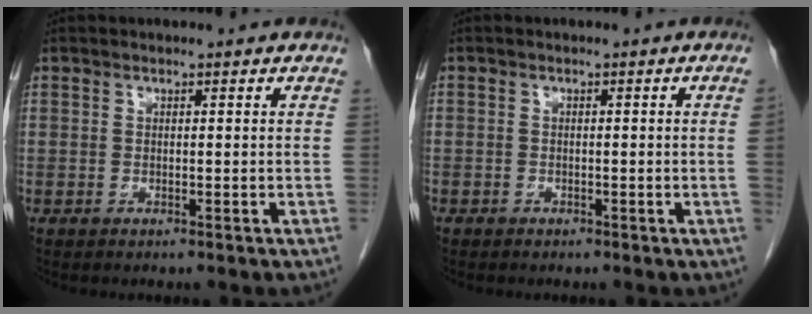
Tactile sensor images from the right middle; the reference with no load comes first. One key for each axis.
{"total": 0.9, "fx": -0.3, "fy": -0.2, "fz": 0.8, "tx": -0.014, "ty": 0.003, "tz": -0.006}